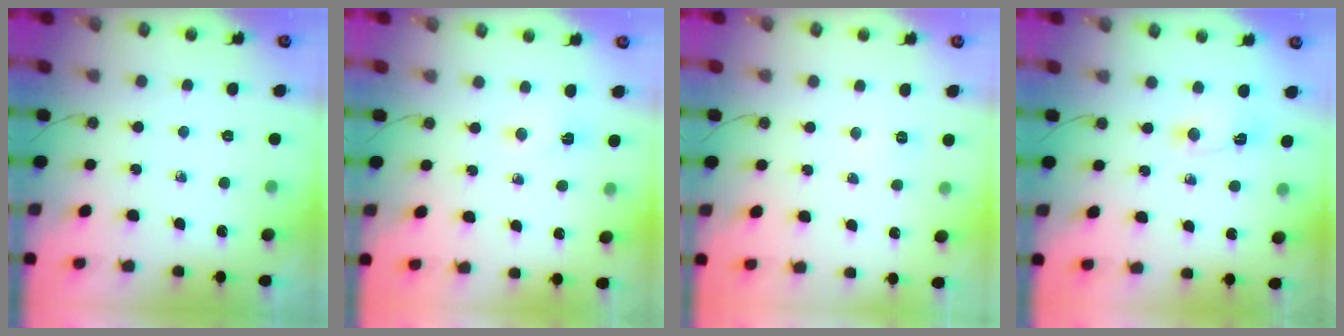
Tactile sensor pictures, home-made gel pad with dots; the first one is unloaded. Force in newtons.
{"total": 2.4, "press": 2.4, "slide": 0.5}
{"total": 3.9, "press": 3.9, "slide": 0.4}
{"total": 2.3, "press": 2.3, "slide": 0.3}